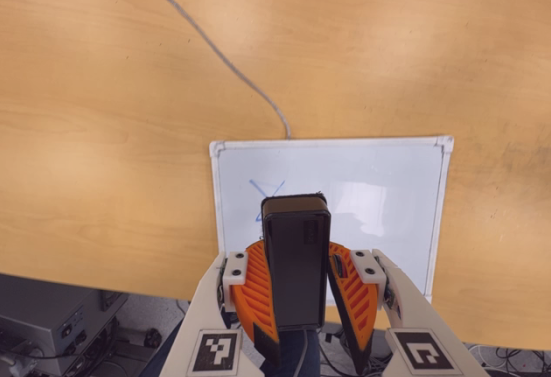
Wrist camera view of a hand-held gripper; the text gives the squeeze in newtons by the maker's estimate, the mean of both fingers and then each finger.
{"total": 9.6, "left": 10.2, "right": 9.1}